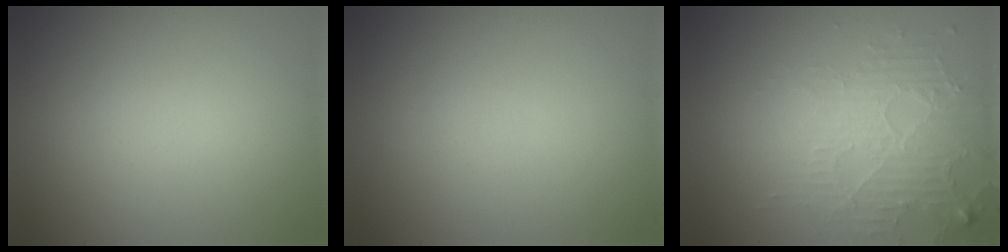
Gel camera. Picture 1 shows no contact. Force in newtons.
{"total": 0.0}
{"total": 4.0, "press": 2.9, "slide": 2.8}